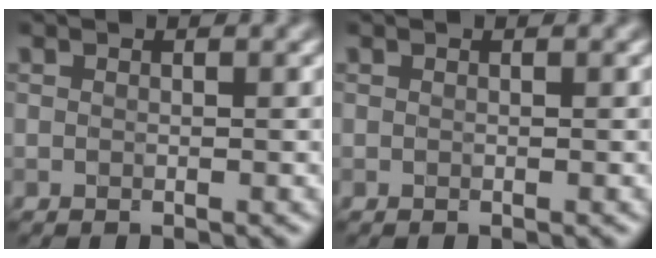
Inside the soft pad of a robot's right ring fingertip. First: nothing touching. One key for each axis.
{"total": 0.0}